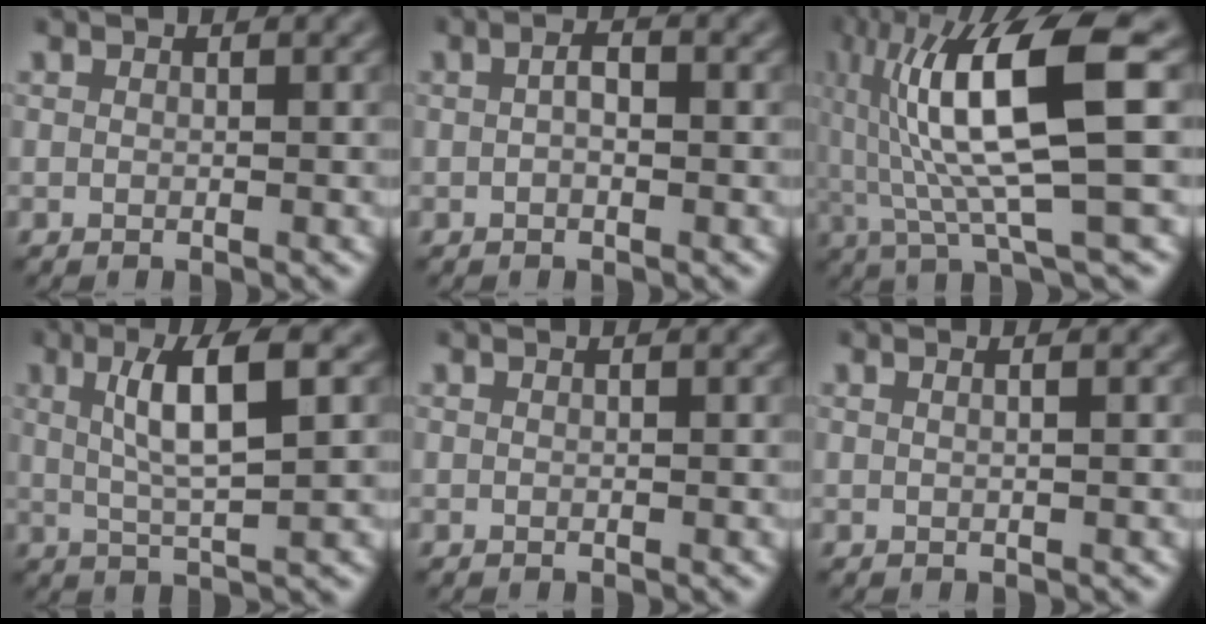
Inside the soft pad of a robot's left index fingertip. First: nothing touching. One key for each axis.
{"total": 1.6, "fx": -0.4, "fy": 0.6, "fz": 1.5, "tx": -0.020, "ty": 0.002, "tz": -0.003}
{"total": 11.6, "fx": 1.1, "fy": 2.2, "fz": 11.3, "tx": -0.197, "ty": 0.013, "tz": 0.032}
{"total": 5.7, "fx": 1.0, "fy": 1.0, "fz": 5.5, "tx": -0.095, "ty": 0.008, "tz": 0.026}
{"total": 0.0}
{"total": 1.3, "fx": 0.1, "fy": 0.6, "fz": 1.1, "tx": 0.005, "ty": 0.002, "tz": -0.013}